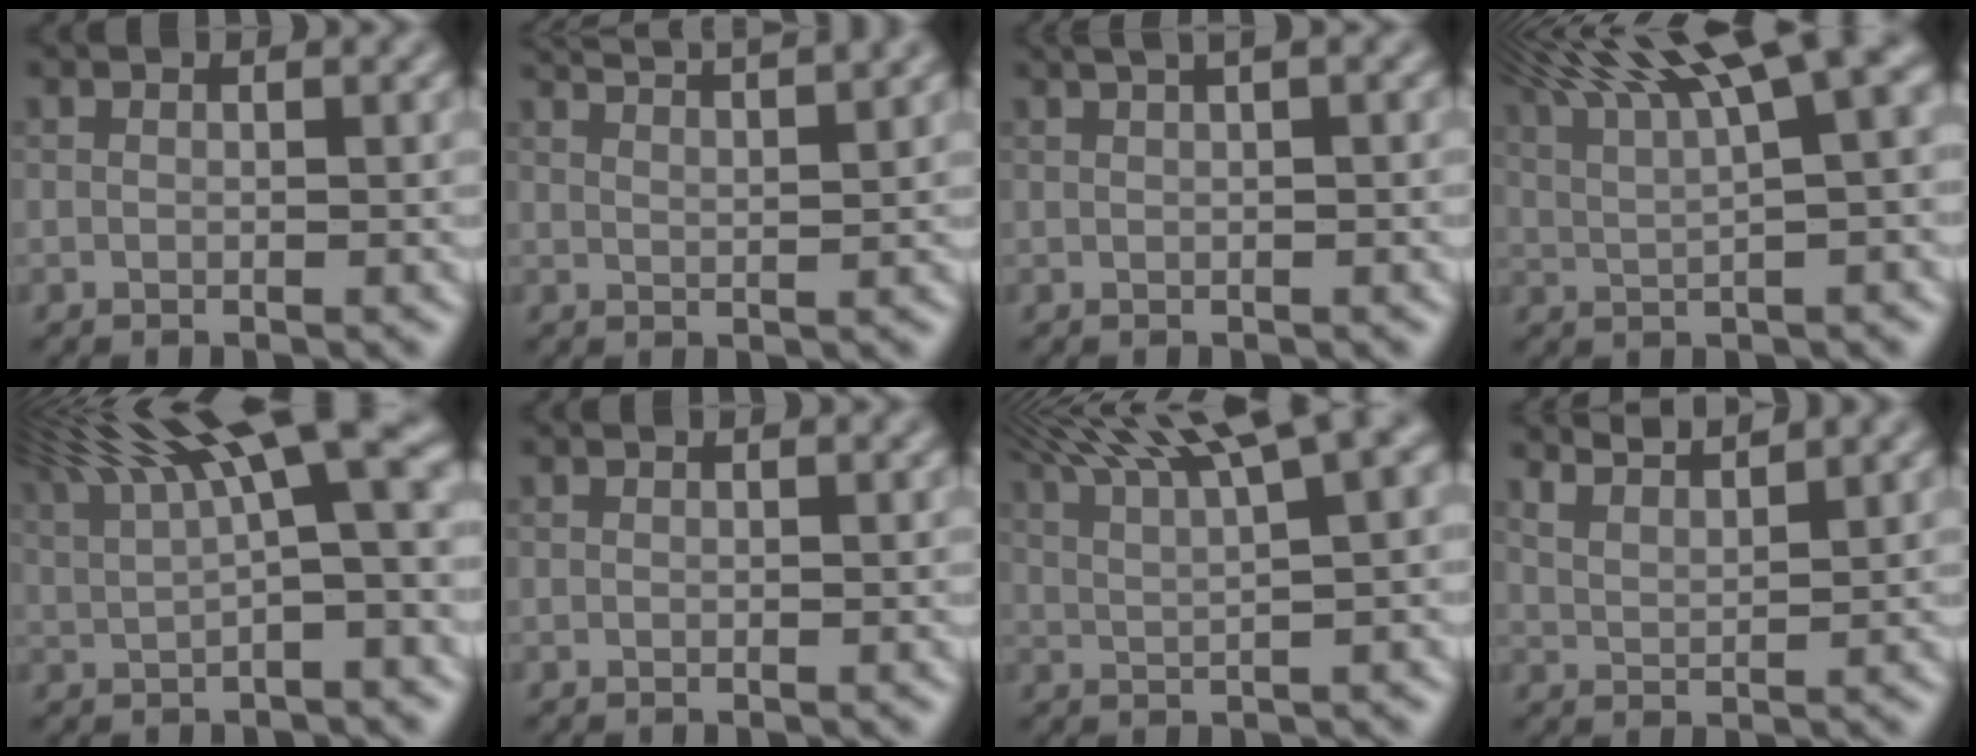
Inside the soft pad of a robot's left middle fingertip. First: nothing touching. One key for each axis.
{"total": 6.6, "fx": 5.3, "fy": 1.9, "fz": 3.4, "tx": -0.025, "ty": 0.039, "tz": 0.044}
{"total": 4.9, "fx": 2.6, "fy": 2.1, "fz": 3.6, "tx": -0.024, "ty": 0.027, "tz": 0.014}
{"total": 12.9, "fx": 7.3, "fy": 3.6, "fz": 10.0, "tx": -0.138, "ty": 0.038, "tz": 0.102}
{"total": 11.1, "fx": 5.3, "fy": 2.8, "fz": 9.4, "tx": -0.147, "ty": 0.031, "tz": 0.089}
{"total": 0.0}
{"total": 10.4, "fx": 6.6, "fy": 2.5, "fz": 7.6, "tx": -0.098, "ty": 0.035, "tz": 0.085}
{"total": 3.8, "fx": 3.6, "fy": 0.5, "fz": 1.1, "tx": -0.010, "ty": 0.007, "tz": 0.046}